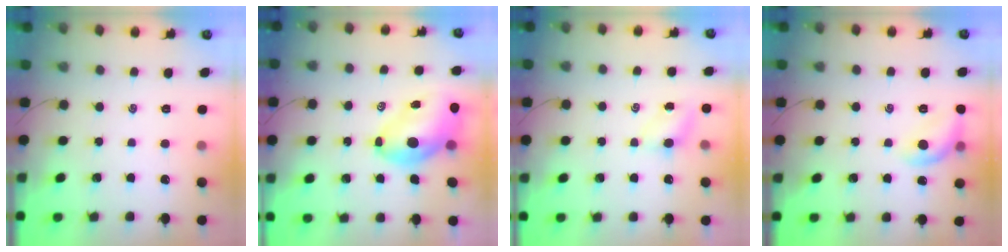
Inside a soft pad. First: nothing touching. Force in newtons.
{"total": 10.1, "press": 9.7, "slide": 2.8}
{"total": 4.2, "press": 4.0, "slide": 1.1}
{"total": 10.4, "press": 10.4, "slide": 0.7}